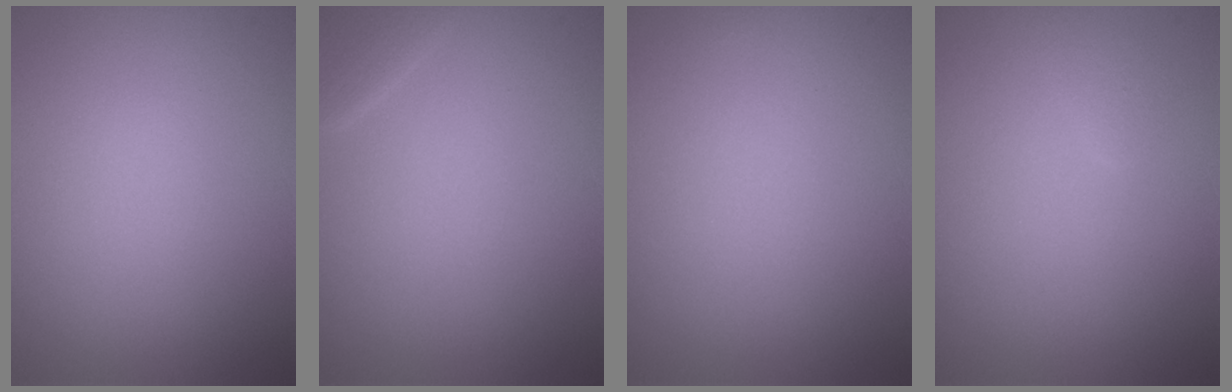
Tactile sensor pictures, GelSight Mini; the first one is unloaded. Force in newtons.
{"total": 1.5, "press": 1.5, "slide": 0.1}
{"total": 0.0}
{"total": 0.7, "press": 0.7, "slide": 0.1}